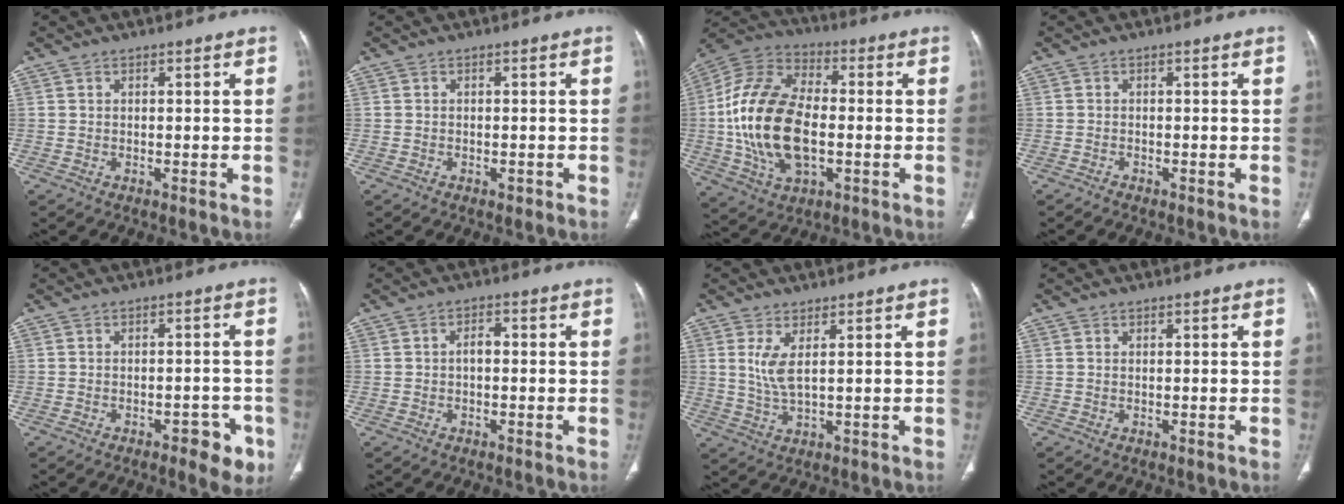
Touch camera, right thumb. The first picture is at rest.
{"total": 0.7, "force": [-0.5, 0.5, 0.3], "torque": [-0.004, 0.000, -0.007]}
{"total": 20.8, "force": [-1.8, 11.9, 16.9], "torque": [-0.335, 0.015, -0.031]}
{"total": 0.7, "force": [-0.7, 0.2, 0.2], "torque": [-0.008, -0.001, -0.014]}
{"total": 6.1, "force": [-3.1, 2.8, 4.4], "torque": [-0.032, 0.015, -0.036]}
{"total": 2.0, "force": [-0.3, 1.2, 1.6], "torque": [-0.022, 0.008, -0.008]}
{"total": 4.8, "force": [1.5, 1.3, 4.3], "torque": [-0.100, -0.015, 0.037]}
{"total": 0.0}